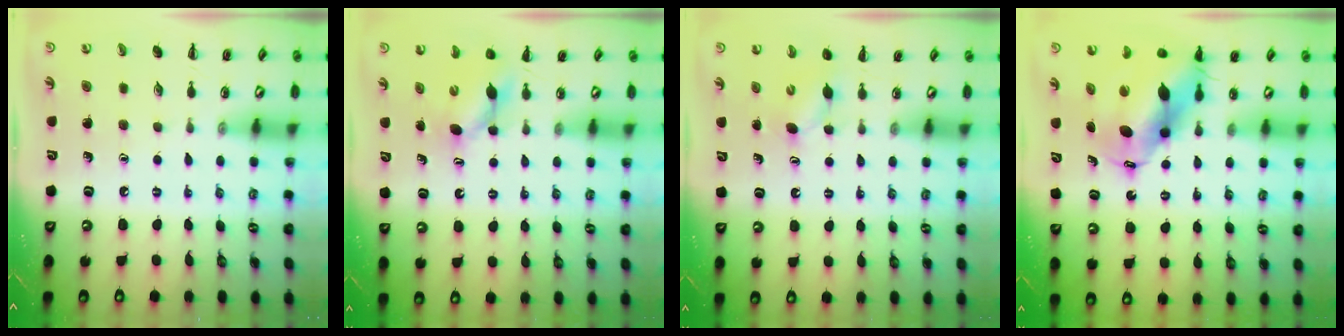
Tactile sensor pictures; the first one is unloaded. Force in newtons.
{"total": 4.5, "press": 4.4, "slide": 0.6}
{"total": 3.1, "press": 3.1, "slide": 0.7}
{"total": 11.5, "press": 11.1, "slide": 3.0}